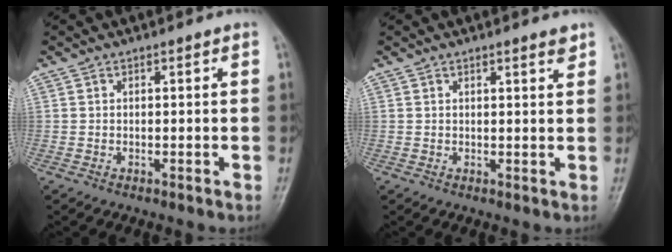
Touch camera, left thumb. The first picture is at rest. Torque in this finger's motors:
{"motor_torque": [-0.18, -0.18, -0.09, -0.09, 0.06]}